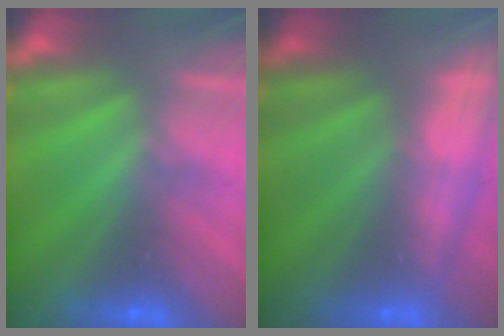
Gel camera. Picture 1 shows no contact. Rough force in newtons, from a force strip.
{"total": 2.6}